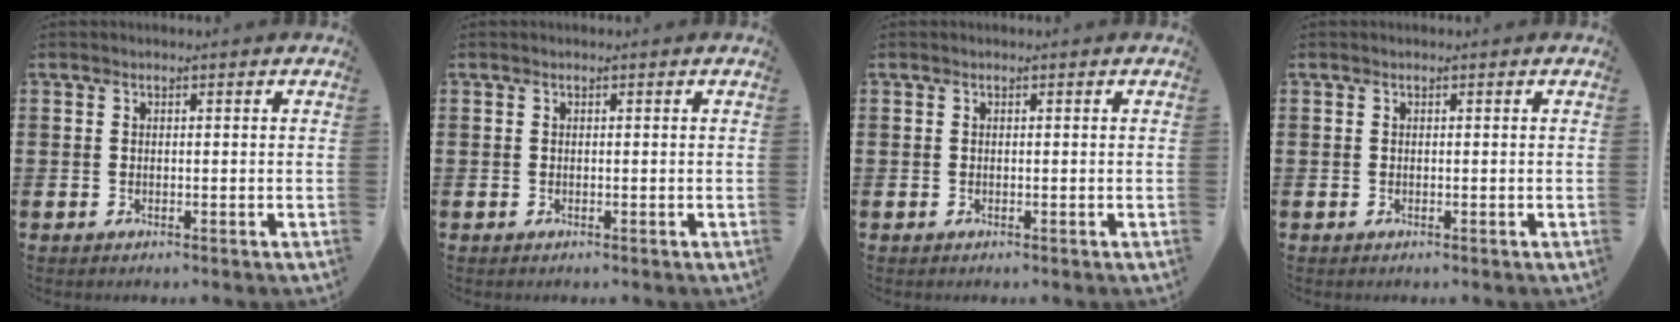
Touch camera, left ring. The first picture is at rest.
{"total": 0.0}
{"total": 0.0}
{"total": 0.0}